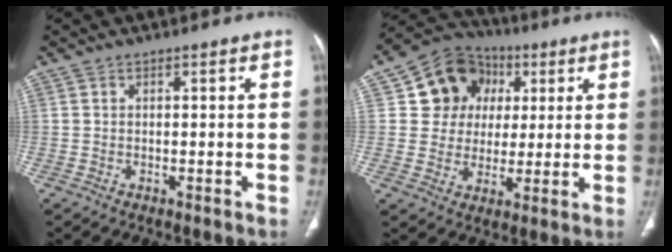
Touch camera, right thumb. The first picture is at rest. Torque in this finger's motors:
{"motor_torque": [-1.06, 0.59, -0.18, 0.02, 0.09]}